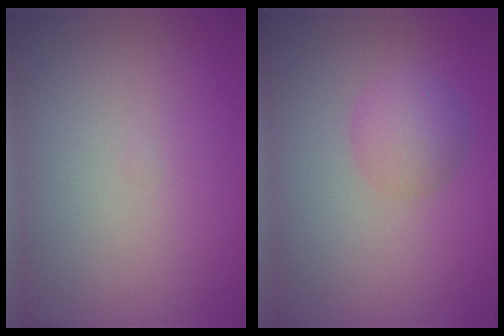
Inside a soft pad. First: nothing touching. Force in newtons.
{"total": 2.7, "press": 2.7, "slide": 0.1}